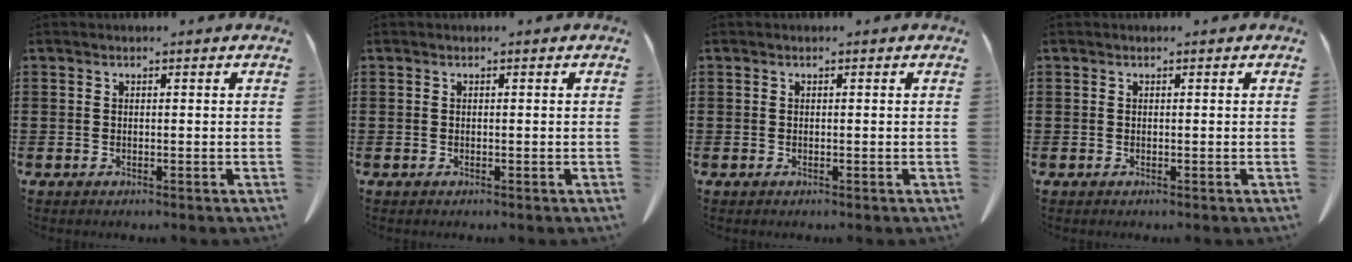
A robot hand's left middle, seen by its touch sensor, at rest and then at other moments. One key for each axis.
{"total": 0.0}
{"total": 0.0}
{"total": 0.0}